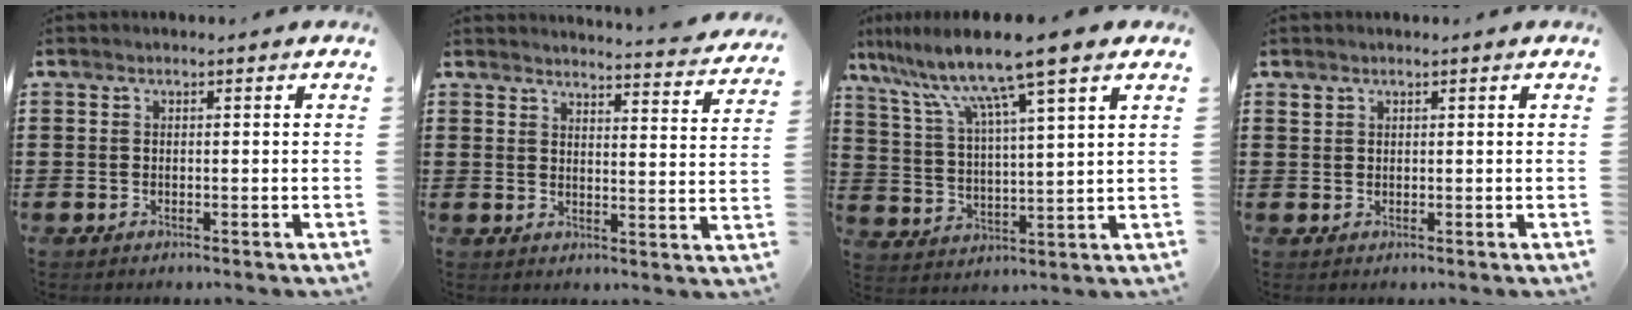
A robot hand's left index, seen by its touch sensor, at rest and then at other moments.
{"total": 3.6, "force": [3.5, -0.6, 0.6], "torque": [-0.020, -0.032, 0.056]}
{"total": 10.8, "force": [8.2, -0.2, 7.1], "torque": [-0.165, -0.037, 0.132]}
{"total": 0.9, "force": [0.8, 0.5, 0.1], "torque": [-0.005, 0.002, 0.016]}